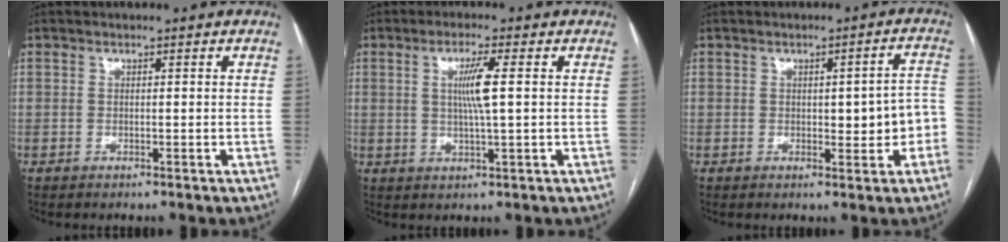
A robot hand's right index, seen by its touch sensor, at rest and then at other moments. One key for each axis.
{"total": 5.1, "fx": 0.9, "fy": -0.3, "fz": 5.0, "tx": -0.094, "ty": -0.002, "tz": 0.018}
{"total": 5.9, "fx": -1.0, "fy": 1.8, "fz": 5.5, "tx": -0.060, "ty": 0.023, "tz": -0.007}